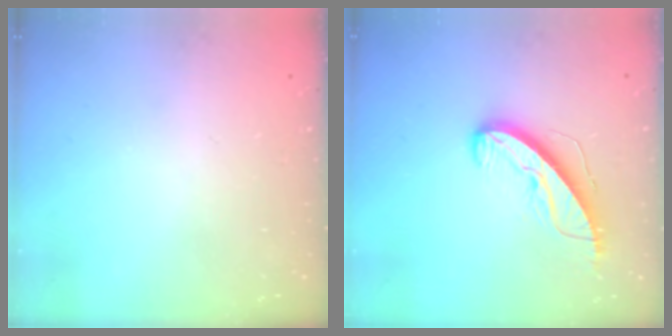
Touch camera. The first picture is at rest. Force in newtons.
{"total": 9.4, "press": 9.4, "slide": 0.5}